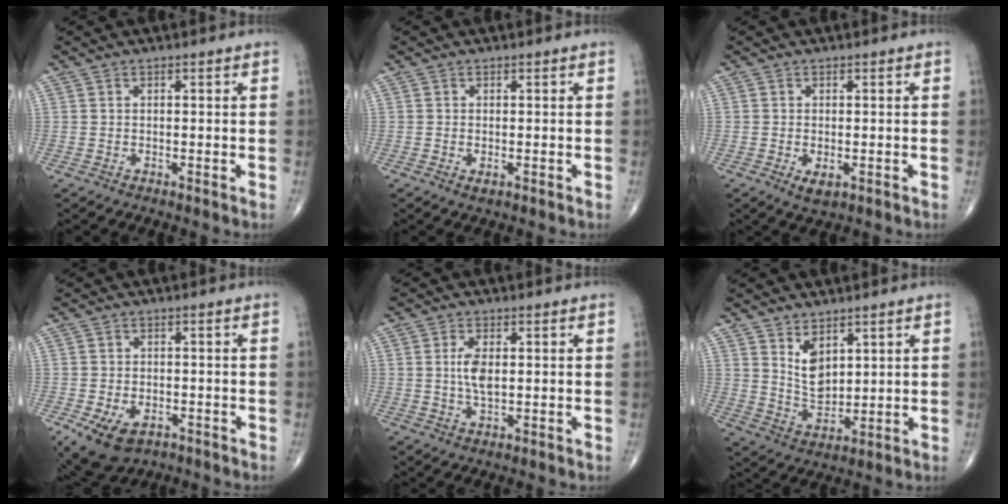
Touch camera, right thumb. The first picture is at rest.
{"total": 1.2, "force": [-0.4, 0.5, 1.0], "torque": [-0.017, -0.003, -0.005]}
{"total": 2.7, "force": [-0.8, 1.4, 2.2], "torque": [-0.038, -0.006, -0.009]}
{"total": 8.9, "force": [-4.4, 5.5, 5.4], "torque": [-0.092, 0.010, -0.063]}
{"total": 4.5, "force": [0.5, 2.0, 4.0], "torque": [-0.079, -0.005, 0.010]}
{"total": 6.5, "force": [3.2, 3.7, 4.3], "torque": [-0.062, -0.034, 0.071]}